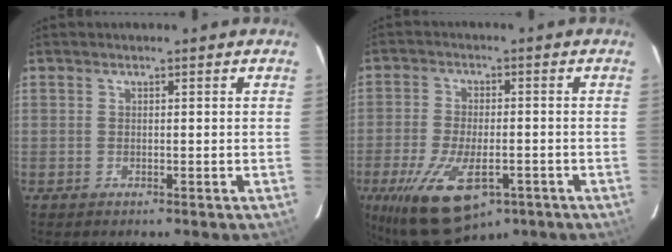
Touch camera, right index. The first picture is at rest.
{"total": 16.3, "force": [-8.1, 7.5, 12.1], "torque": [-0.256, -0.041, -0.126]}